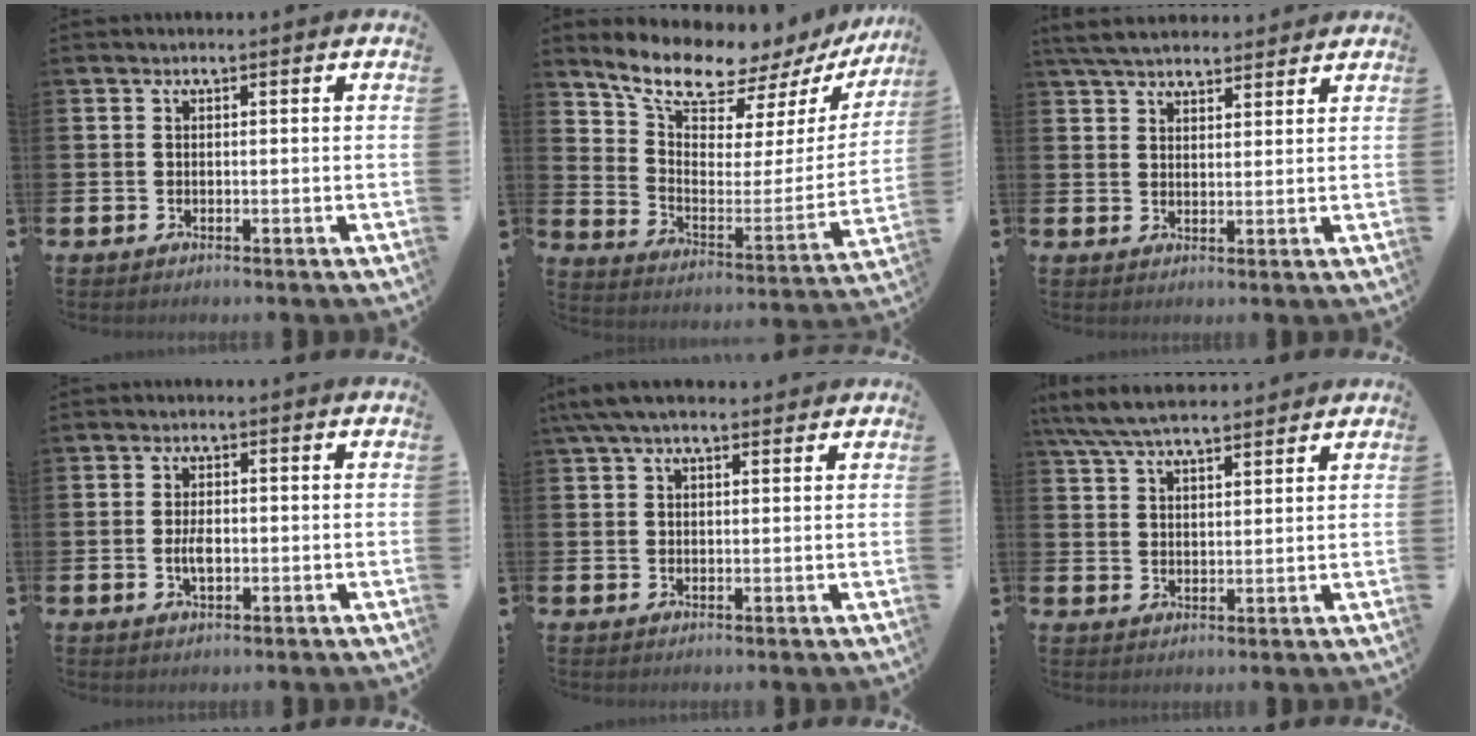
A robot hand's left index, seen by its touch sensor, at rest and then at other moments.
{"total": 10.0, "force": [9.2, 2.9, 2.6], "torque": [-0.090, -0.075, 0.156]}
{"total": 5.1, "force": [4.8, 1.2, 1.3], "torque": [-0.041, -0.013, 0.089]}
{"total": 2.7, "force": [-0.3, 1.3, 2.3], "torque": [-0.033, -0.004, -0.009]}
{"total": 4.4, "force": [3.4, 1.5, 2.3], "torque": [-0.052, -0.001, 0.063]}
{"total": 6.6, "force": [6.2, 1.2, 2.2], "torque": [-0.067, -0.020, 0.114]}